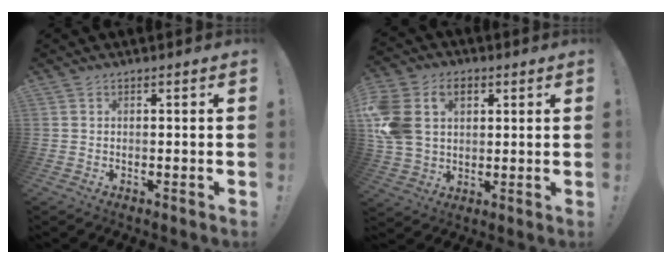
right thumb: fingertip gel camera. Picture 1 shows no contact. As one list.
[{"total": 14.6, "force": [4.3, 11.0, 8.6], "torque": [-0.172, -0.013, 0.080]}]